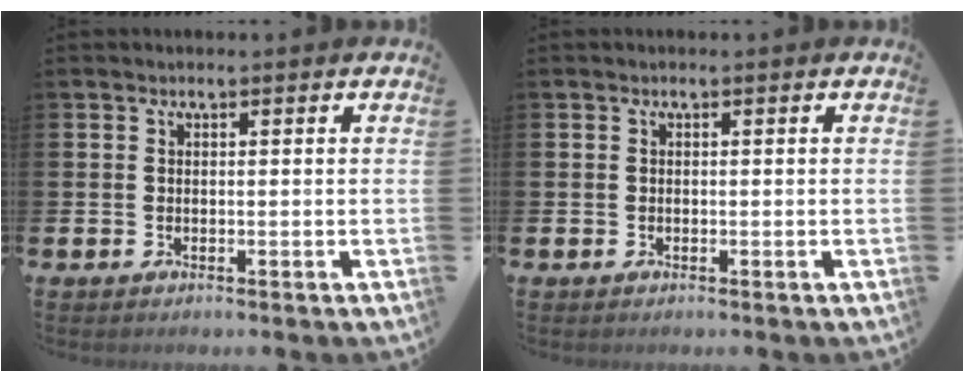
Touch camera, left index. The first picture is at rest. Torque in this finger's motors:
{"motor_torque": [-0.20, 0.09, -0.10, -0.01]}